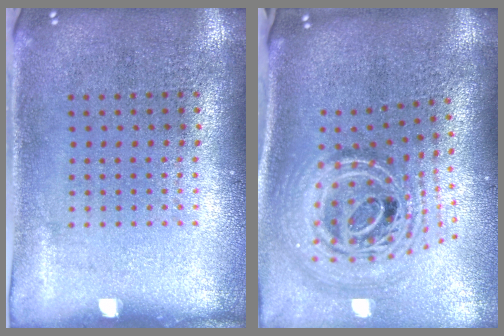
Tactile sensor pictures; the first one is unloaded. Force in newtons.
{"total": 3.0, "press": 2.0, "slide": 2.2}